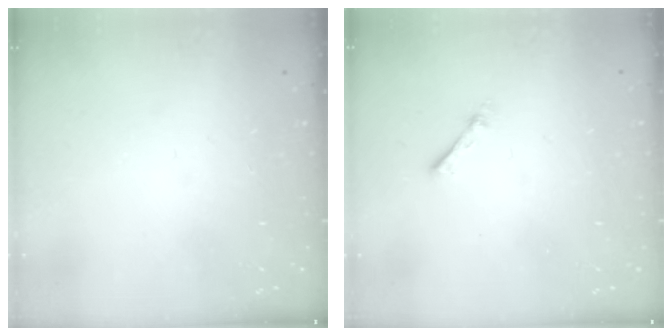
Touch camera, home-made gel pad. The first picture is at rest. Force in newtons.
{"total": 1.9, "press": 1.9, "slide": 0.3}